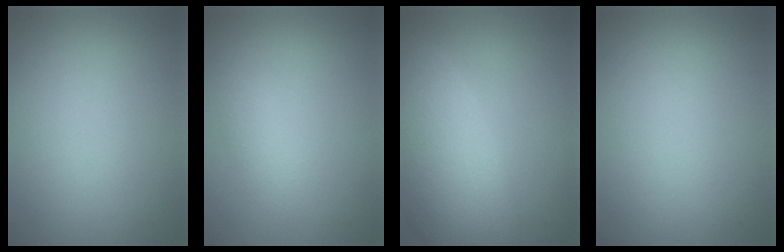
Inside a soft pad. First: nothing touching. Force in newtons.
{"total": 1.4, "press": 1.4, "slide": 0.1}
{"total": 9.7, "press": 9.6, "slide": 0.9}
{"total": 0.0}